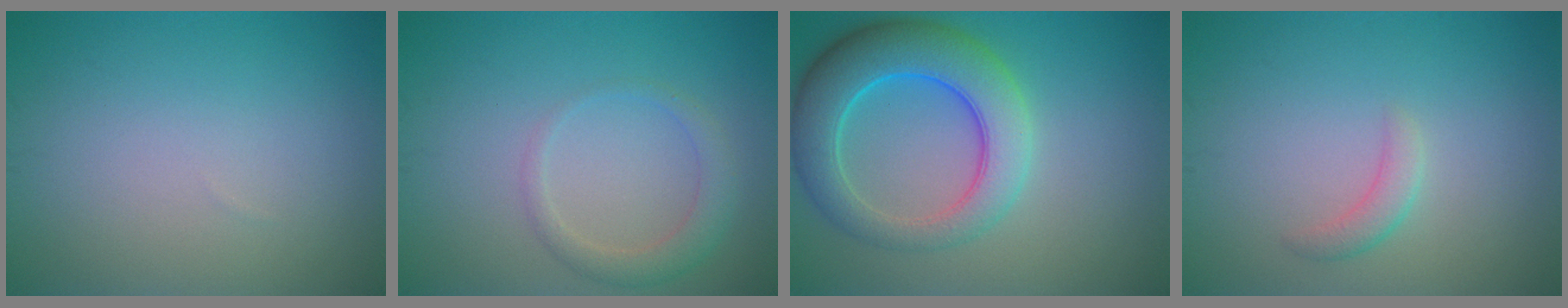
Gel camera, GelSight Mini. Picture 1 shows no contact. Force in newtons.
{"total": 2.2, "press": 2.2, "slide": 0.3}
{"total": 7.9, "press": 7.9, "slide": 0.3}
{"total": 1.5, "press": 1.5, "slide": 0.1}